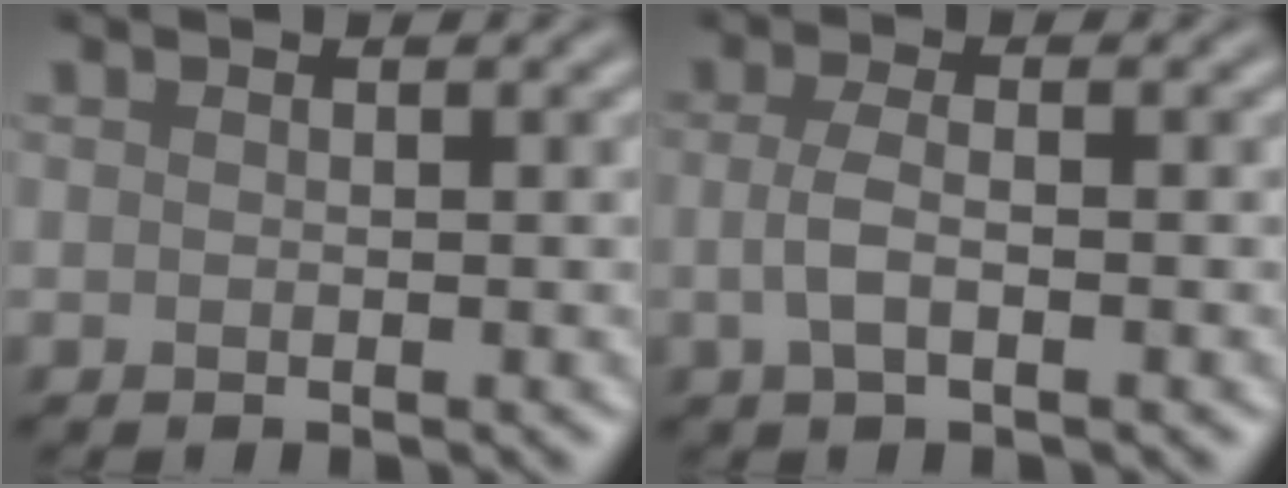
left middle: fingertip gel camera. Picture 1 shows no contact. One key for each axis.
{"total": 2.2, "fx": -0.5, "fy": 0.7, "fz": 2.0, "tx": -0.048, "ty": 0.003, "tz": -0.013}